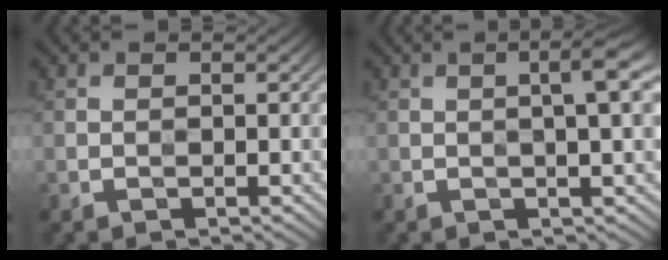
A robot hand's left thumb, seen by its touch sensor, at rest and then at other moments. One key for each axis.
{"total": 4.0, "fx": 0.6, "fy": 0.4, "fz": 3.9, "tx": -0.060, "ty": 0.011, "tz": 0.009}